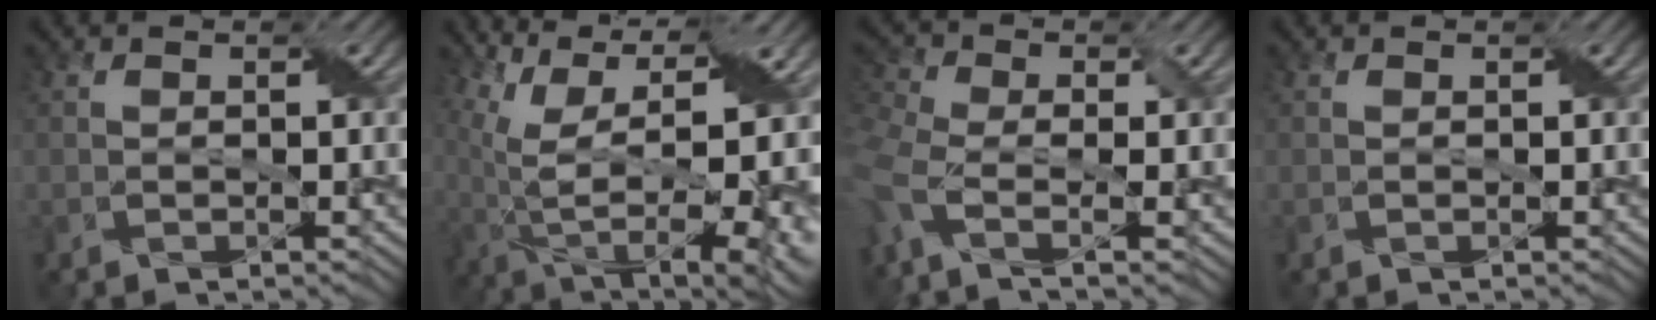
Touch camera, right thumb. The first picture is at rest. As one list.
[{"total": 18.0, "force": [0.6, 8.7, 15.8], "torque": [-0.243, -0.008, 0.047]}, {"total": 7.9, "force": [-2.6, 3.8, 6.4], "torque": [-0.178, -0.016, -0.054]}, {"total": 0.0}]